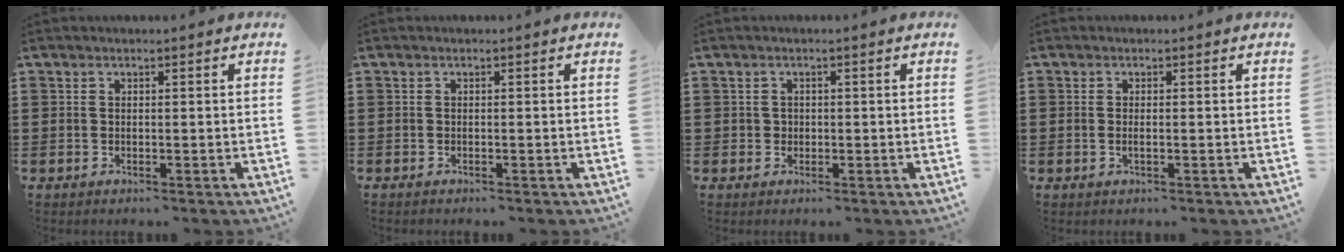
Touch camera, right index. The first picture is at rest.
{"total": 0.0}
{"total": 0.9, "force": [0.0, 0.9, 0.2], "torque": [-0.007, 0.005, 0.000]}
{"total": 0.8, "force": [-0.1, 0.1, 0.7], "torque": [-0.014, -0.004, -0.001]}